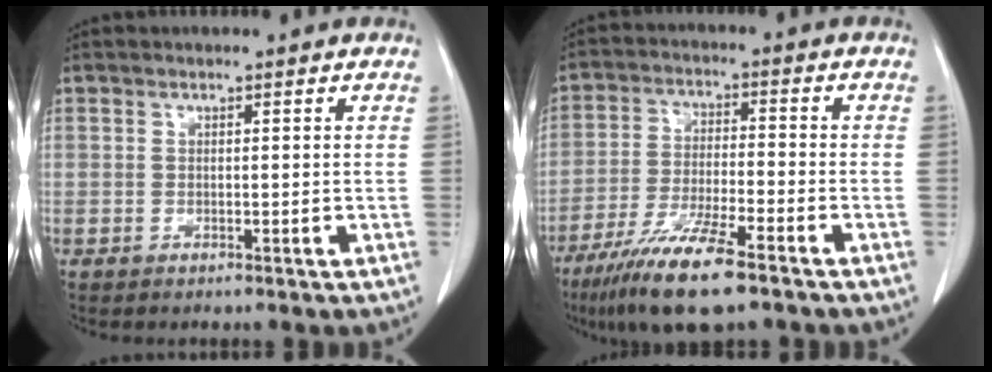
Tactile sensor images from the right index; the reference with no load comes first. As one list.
[{"total": 11.9, "force": [-8.0, 1.4, 8.6], "torque": [-0.166, -0.028, -0.143]}]